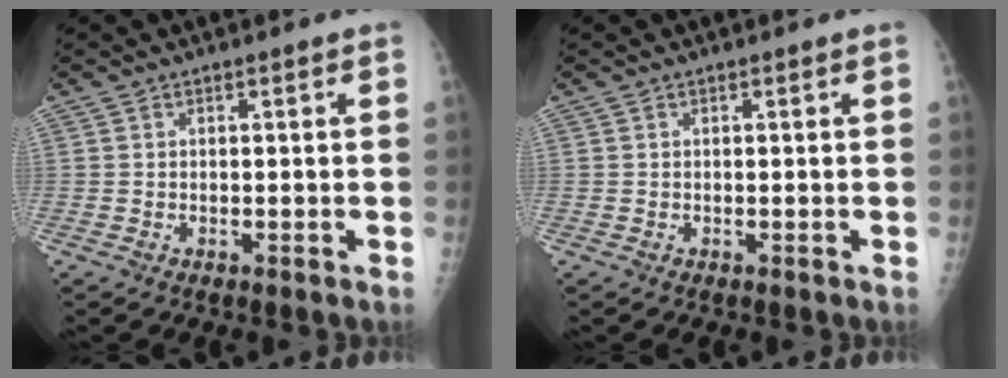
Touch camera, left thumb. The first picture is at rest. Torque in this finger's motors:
{"motor_torque": [-0.15, 0.07, -0.06, -0.14, 0.00]}